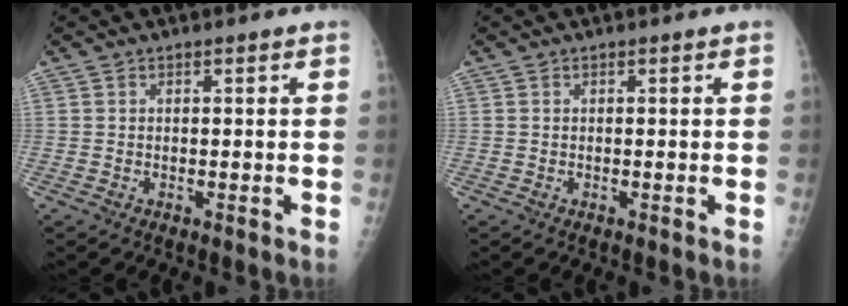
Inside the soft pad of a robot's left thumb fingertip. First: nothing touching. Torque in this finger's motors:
{"motor_torque": [0.03, 0.03, -0.05, -0.05, 0.00]}